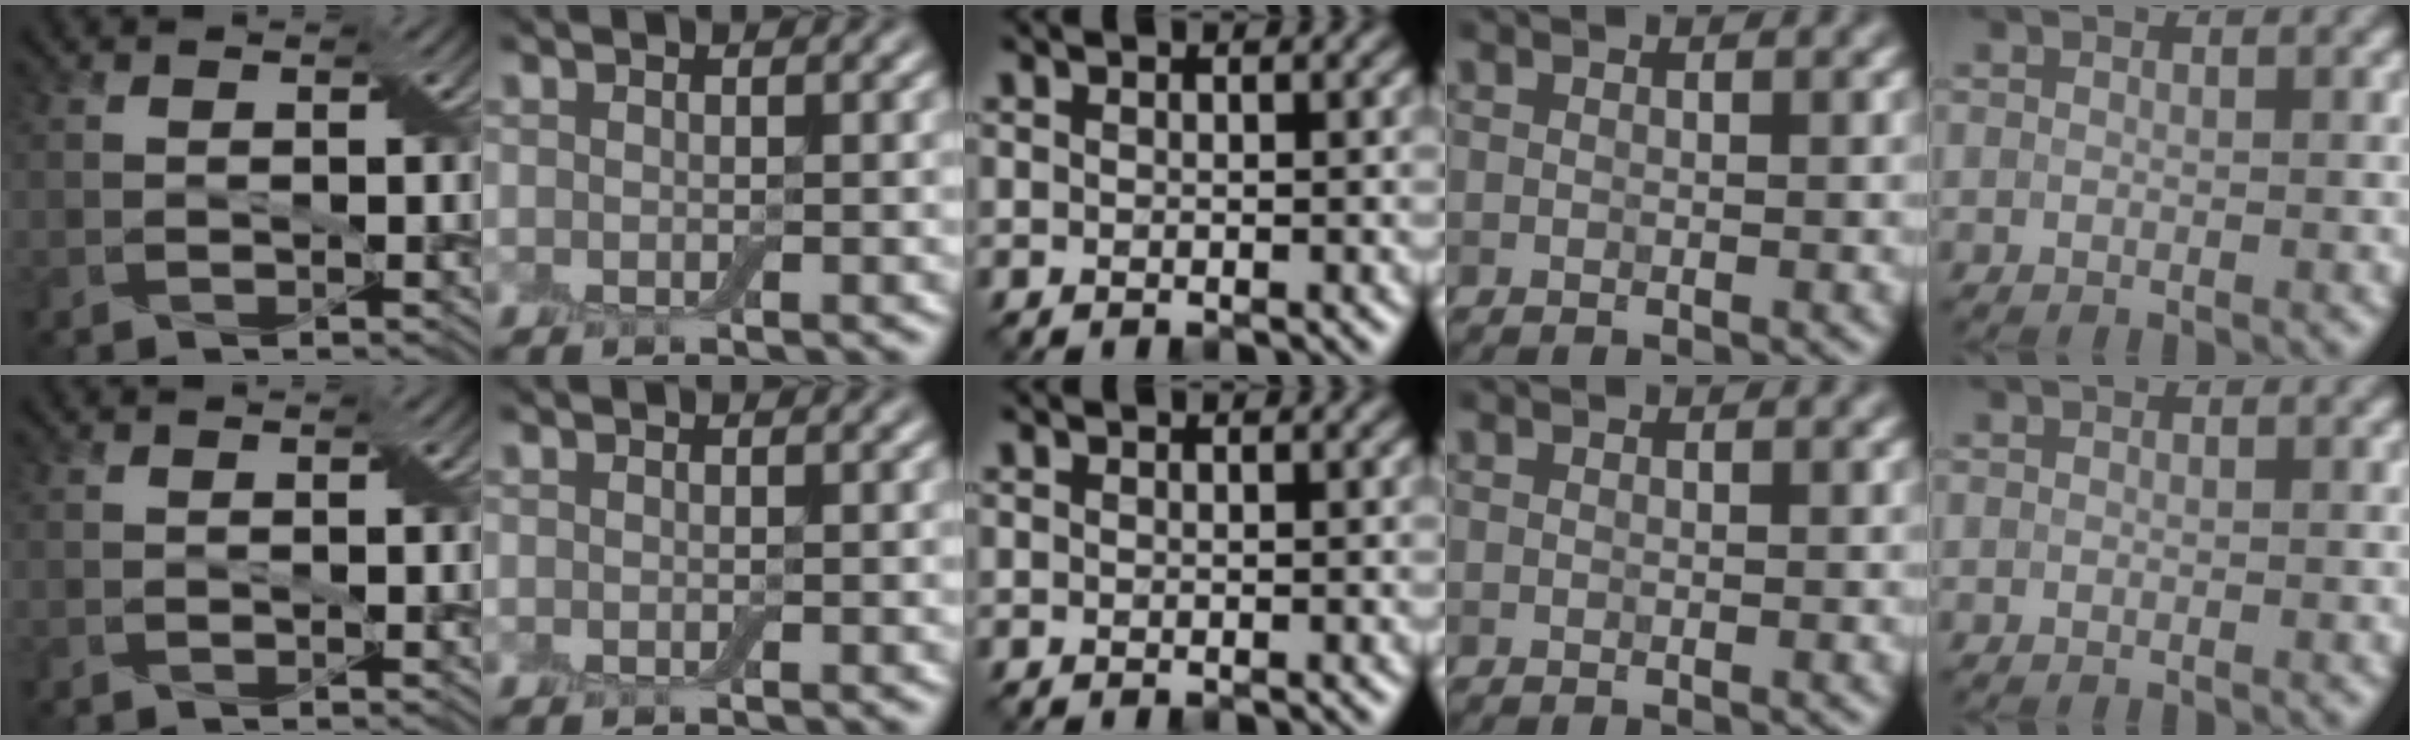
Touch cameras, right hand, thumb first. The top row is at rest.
{}